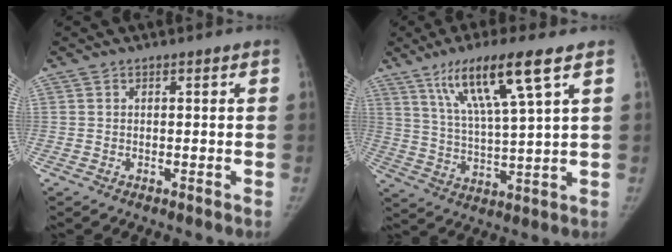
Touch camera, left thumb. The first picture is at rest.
{"total": 13.8, "force": [7.4, 1.2, 11.5], "torque": [-0.216, -0.025, 0.141]}